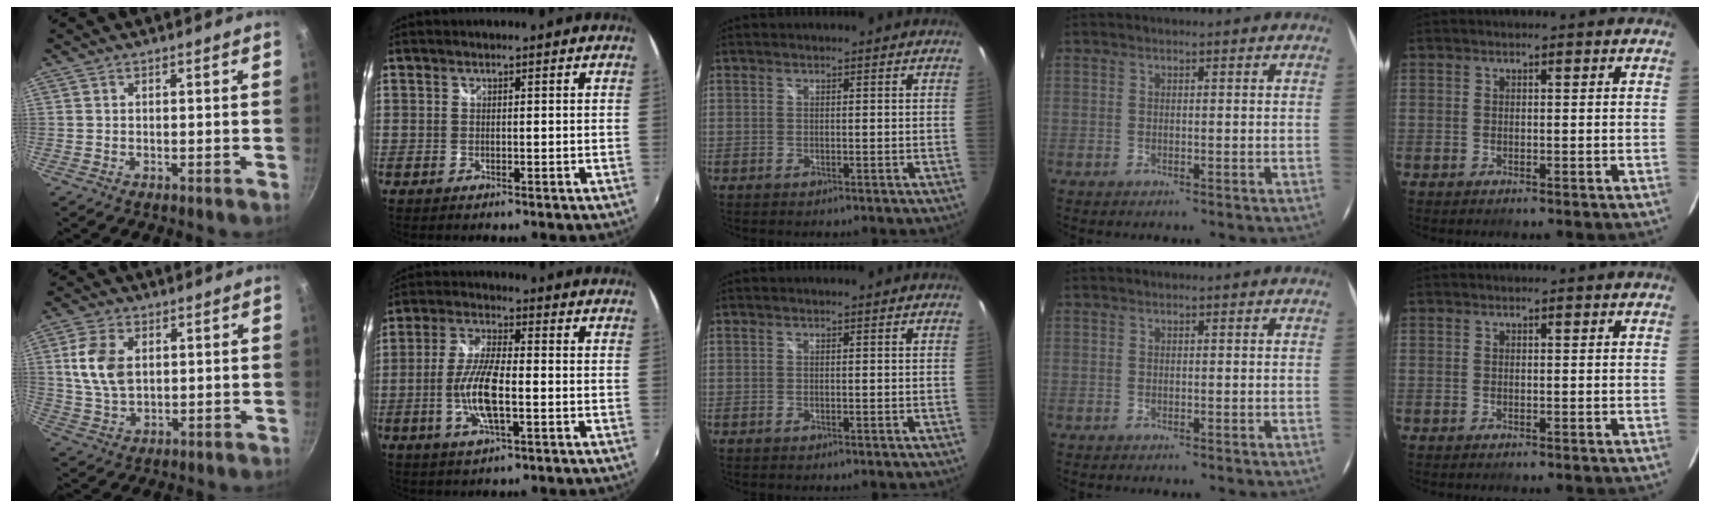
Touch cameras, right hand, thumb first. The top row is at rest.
{"thumb": {"total": 8.9, "force": [1.9, 5.7, 6.6], "torque": [-0.119, -0.007, 0.039]}, "index": {"total": 9.8, "force": [-2.4, 2.6, 9.1], "torque": [-0.188, -0.003, -0.048]}}